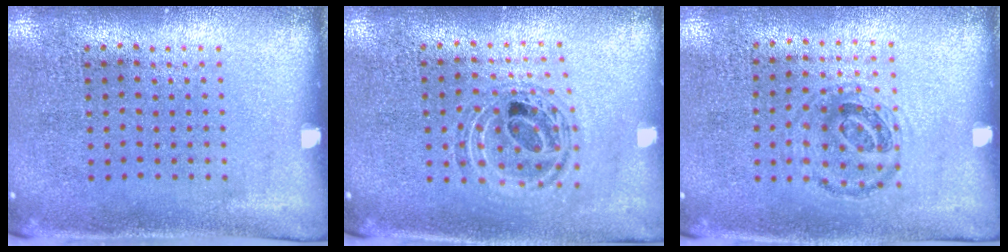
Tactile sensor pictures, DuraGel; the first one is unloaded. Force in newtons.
{"total": 0.9, "press": 0.9, "slide": 0.1}
{"total": 1.0, "press": 0.8, "slide": 0.5}